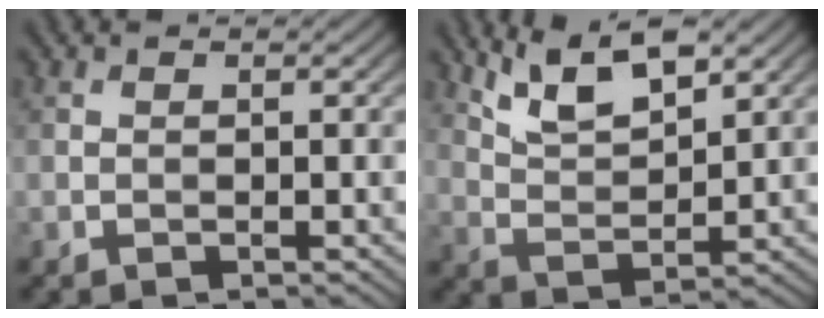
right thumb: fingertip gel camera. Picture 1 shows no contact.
{"total": 7.7, "force": [5.4, 2.2, 5.0], "torque": [-0.112, 0.003, 0.111]}